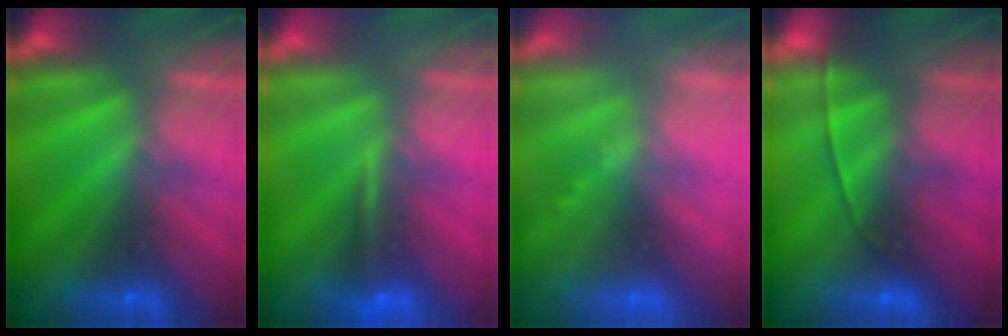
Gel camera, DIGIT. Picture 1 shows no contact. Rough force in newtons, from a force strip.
{"total": 1.1}
{"total": 2.4}
{"total": 1.9}